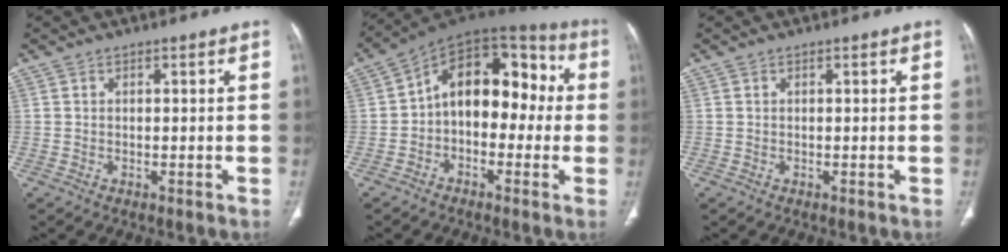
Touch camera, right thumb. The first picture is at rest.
{"total": 15.7, "force": [-0.2, 10.3, 11.8], "torque": [-0.124, 0.058, -0.022]}
{"total": 0.0}